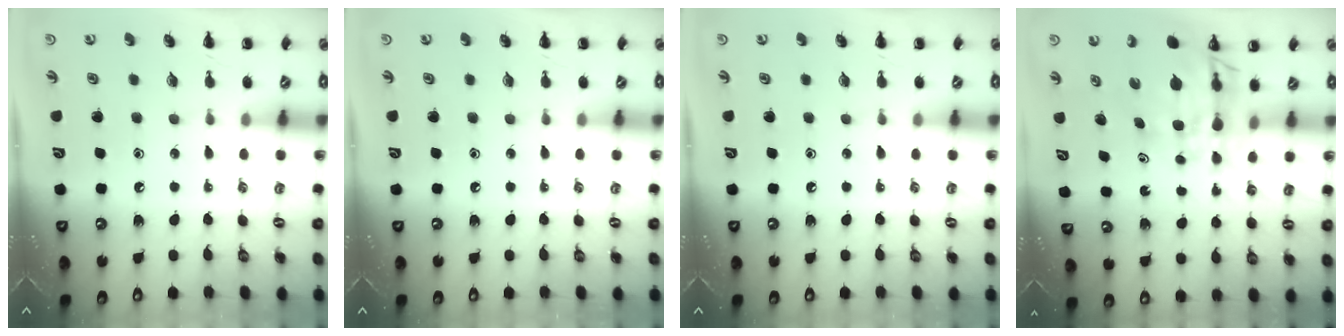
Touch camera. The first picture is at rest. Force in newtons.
{"total": 0.0}
{"total": 0.0}
{"total": 9.1, "press": 8.5, "slide": 3.2}